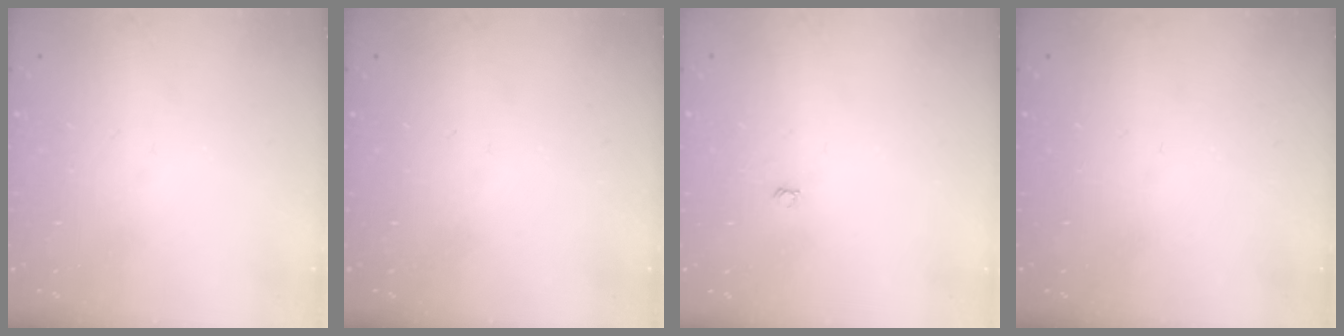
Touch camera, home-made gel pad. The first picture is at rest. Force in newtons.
{"total": 0.0}
{"total": 3.0, "press": 3.0, "slide": 0.4}
{"total": 0.0}